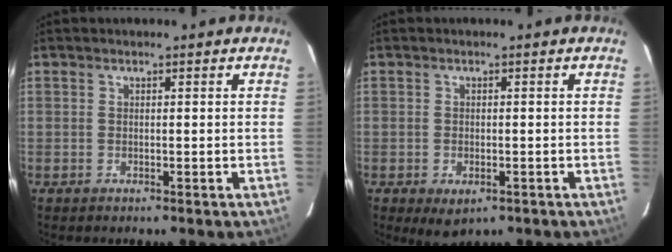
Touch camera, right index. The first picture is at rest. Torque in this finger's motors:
{"motor_torque": [0.31, -0.67, 0.20, 0.03]}